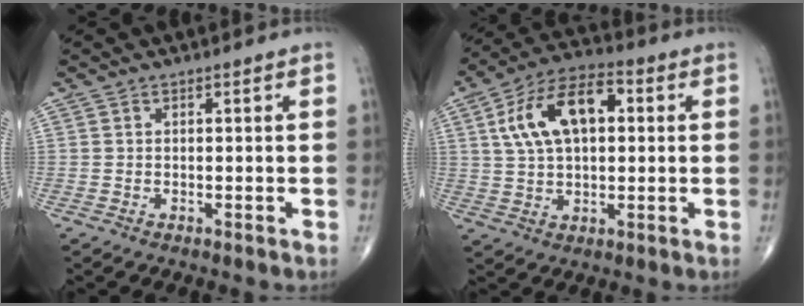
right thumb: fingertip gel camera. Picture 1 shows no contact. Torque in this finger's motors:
{"motor_torque": [-0.73, 1.03, 1.21, 0.54, 0.38]}